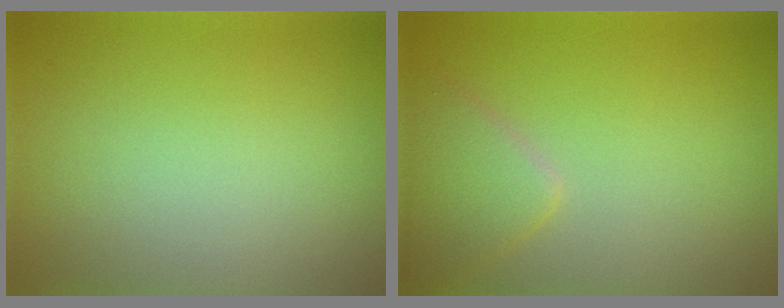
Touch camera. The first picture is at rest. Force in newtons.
{"total": 2.8, "press": 2.8, "slide": 0.1}